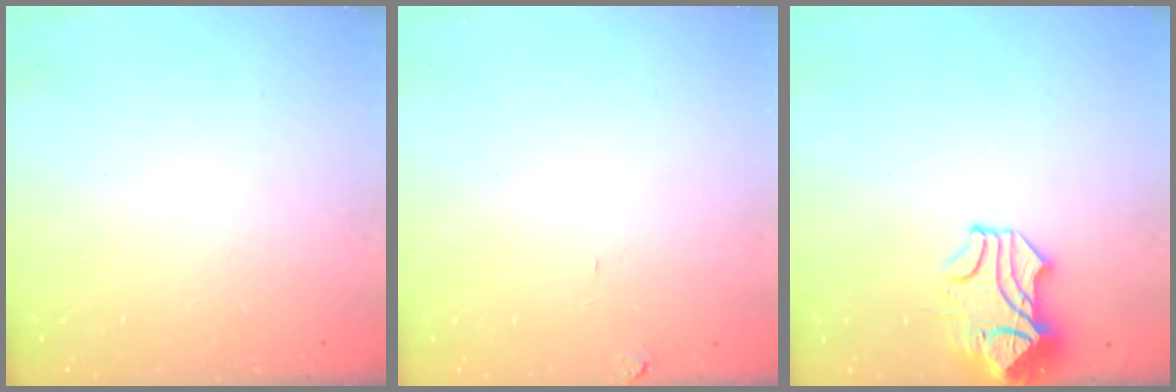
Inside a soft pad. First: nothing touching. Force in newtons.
{"total": 1.3, "press": 1.2, "slide": 0.5}
{"total": 1.7, "press": 1.2, "slide": 1.3}